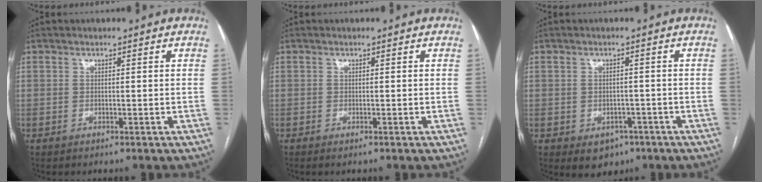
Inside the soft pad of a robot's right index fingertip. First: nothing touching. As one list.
[{"total": 0.6, "force": [-0.3, 0.1, 0.5], "torque": [-0.006, -0.002, -0.005]}, {"total": 4.4, "force": [-2.1, 3.4, 1.9], "torque": [-0.016, 0.004, -0.014]}]